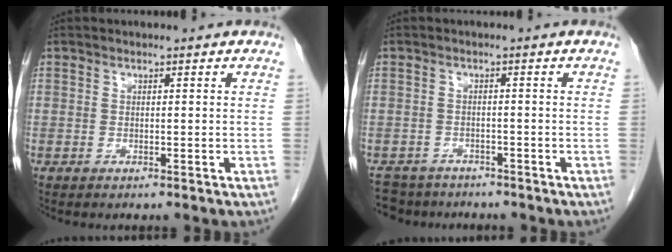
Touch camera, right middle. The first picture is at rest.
{"total": 5.4, "force": [-4.8, 2.4, -0.1], "torque": [0.005, -0.002, -0.076]}